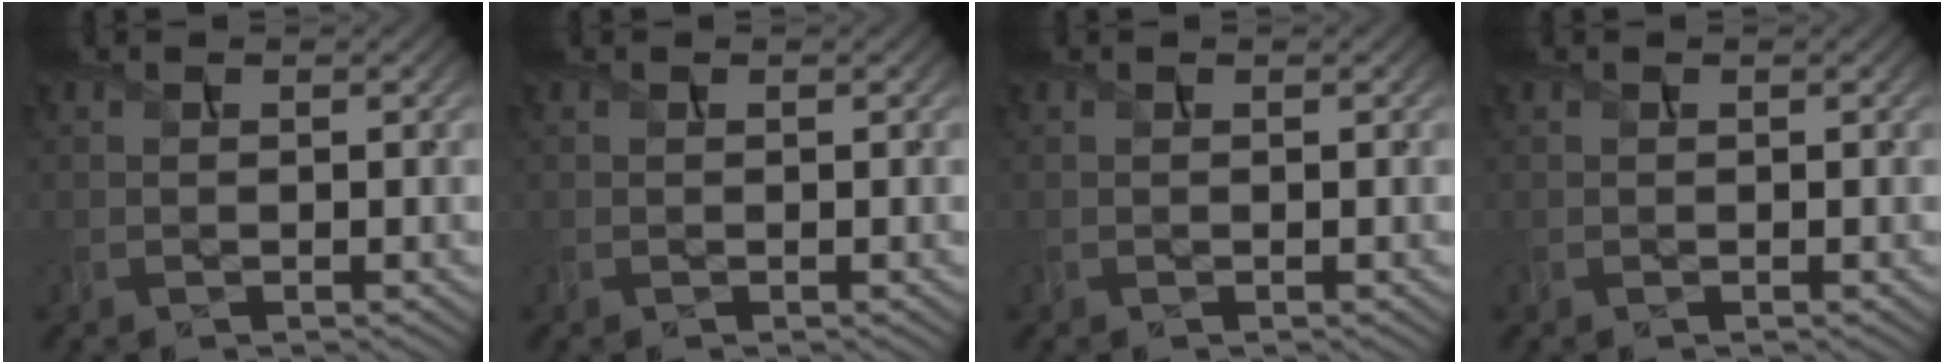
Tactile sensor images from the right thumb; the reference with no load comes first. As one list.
[{"total": 0.0}, {"total": 0.0}, {"total": 0.0}]